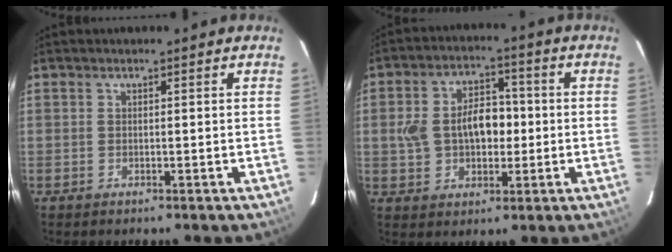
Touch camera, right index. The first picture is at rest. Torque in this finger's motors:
{"motor_torque": [0.27, -0.04, 0.22, 0.07]}